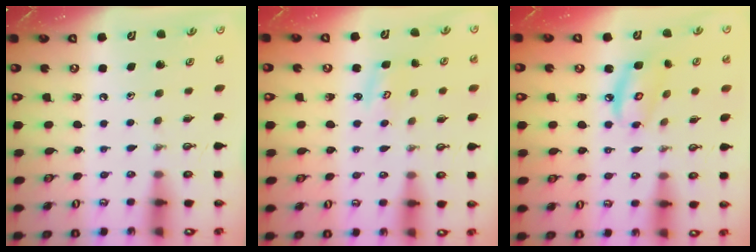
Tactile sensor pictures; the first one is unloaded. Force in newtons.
{"total": 3.4, "press": 3.4, "slide": 0.3}
{"total": 7.9, "press": 7.9, "slide": 0.6}